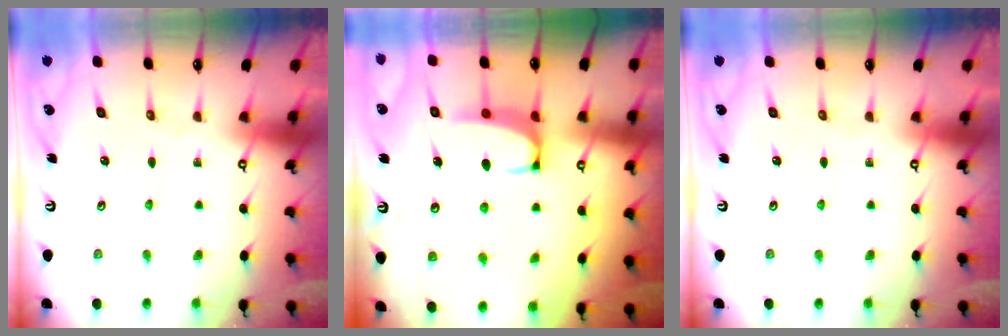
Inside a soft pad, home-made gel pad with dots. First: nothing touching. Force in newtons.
{"total": 2.6, "press": 2.5, "slide": 0.7}
{"total": 0.0}